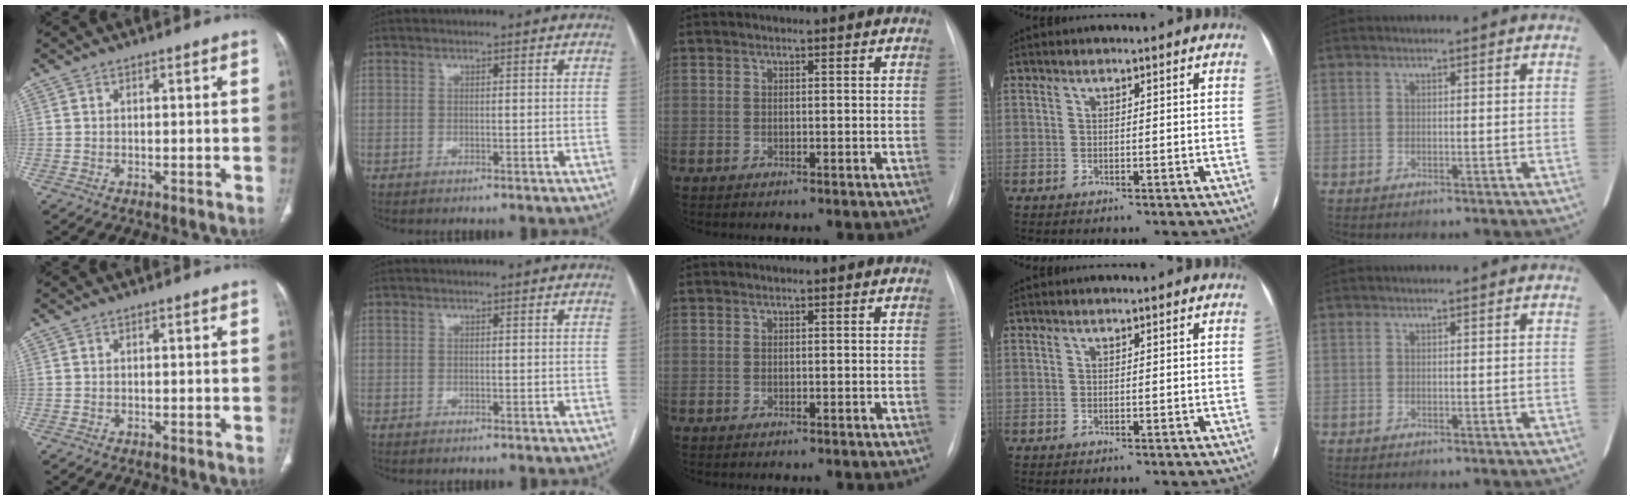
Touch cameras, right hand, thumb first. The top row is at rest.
{}